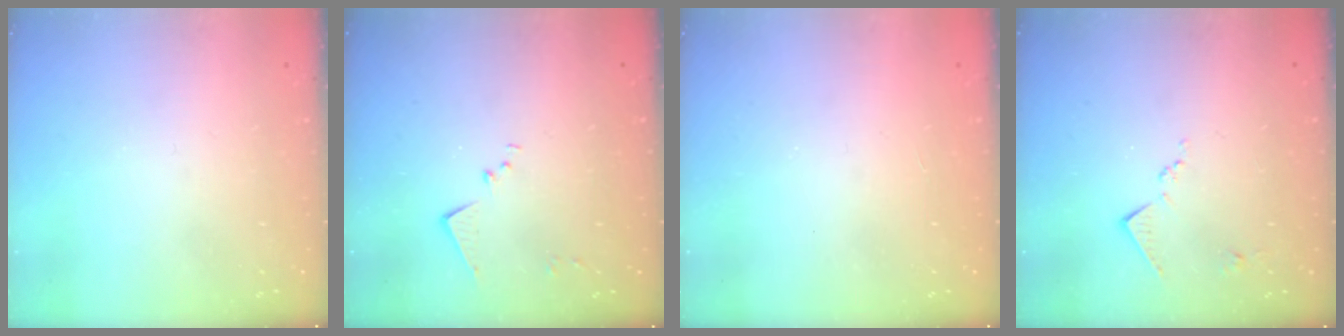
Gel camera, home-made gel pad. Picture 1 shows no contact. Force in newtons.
{"total": 5.1, "press": 5.1, "slide": 0.6}
{"total": 1.0, "press": 1.0, "slide": 0.1}
{"total": 6.9, "press": 6.8, "slide": 0.8}